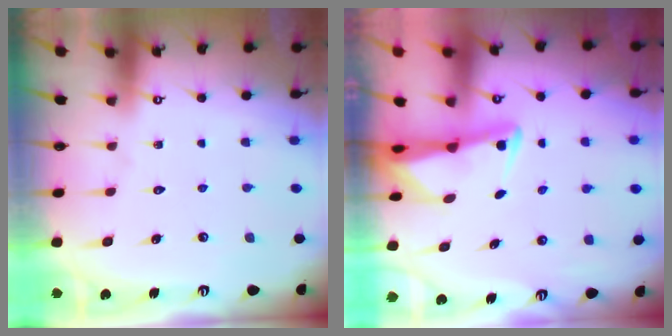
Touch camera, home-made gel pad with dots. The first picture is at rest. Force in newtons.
{"total": 2.2, "press": 2.2, "slide": 0.4}